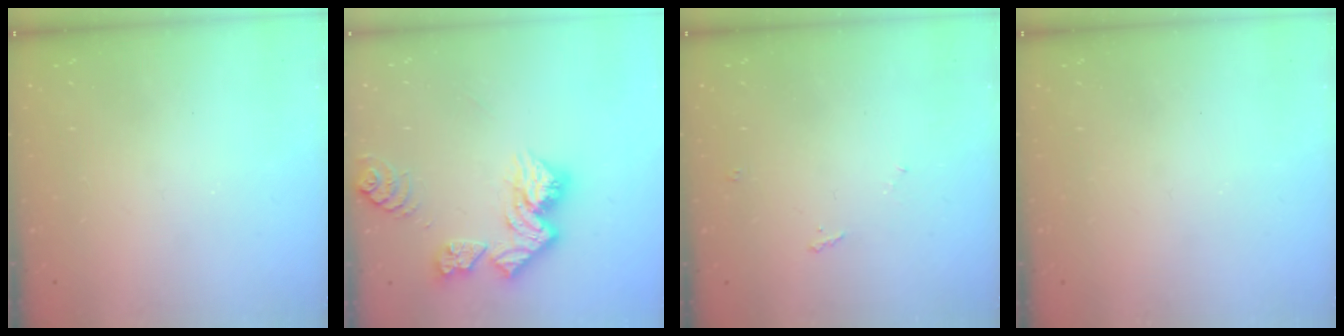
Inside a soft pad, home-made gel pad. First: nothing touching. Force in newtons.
{"total": 13.1, "press": 13.0, "slide": 1.4}
{"total": 4.7, "press": 4.7, "slide": 0.6}
{"total": 0.0}